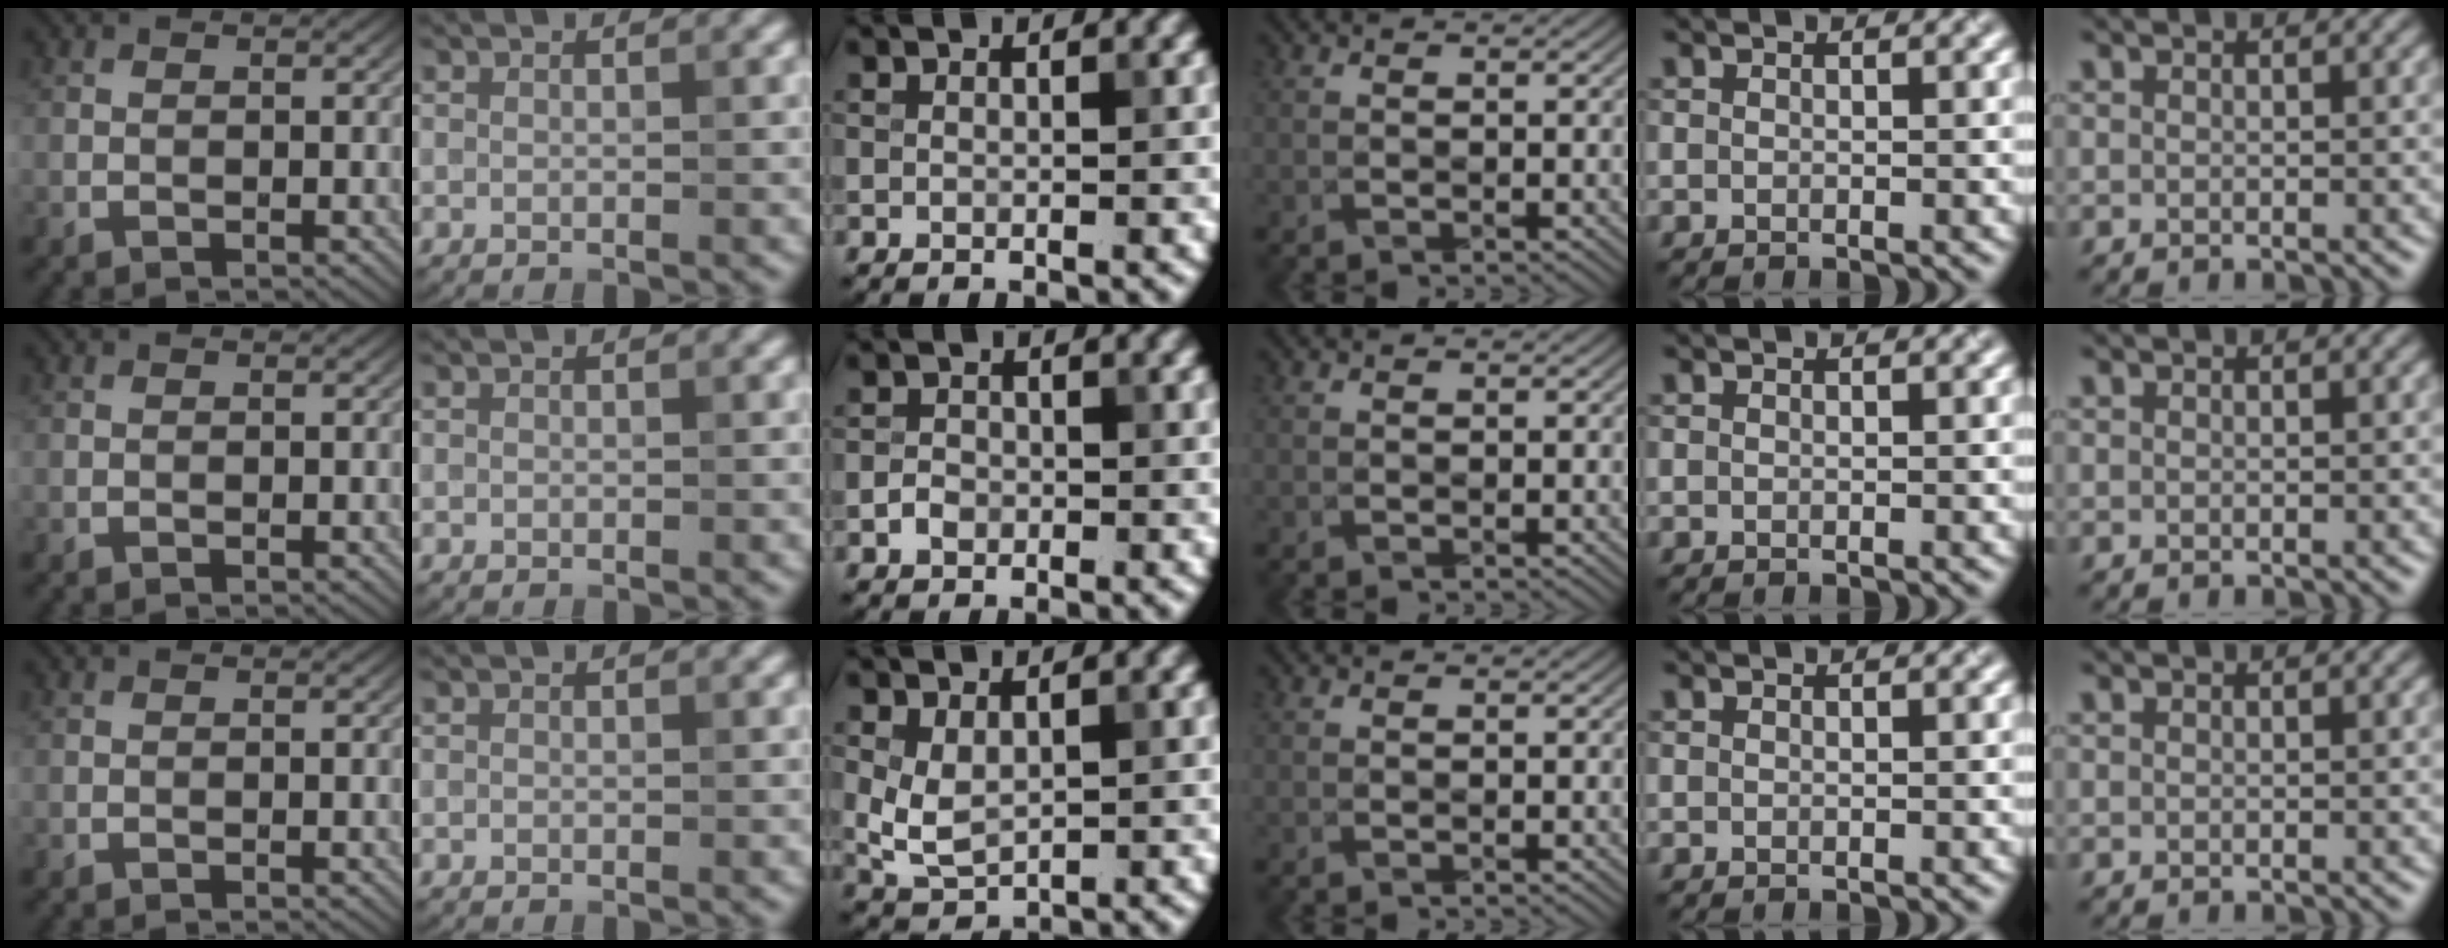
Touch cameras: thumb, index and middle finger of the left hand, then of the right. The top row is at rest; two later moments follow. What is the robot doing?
{"motion": "fold", "object": "envelope"}